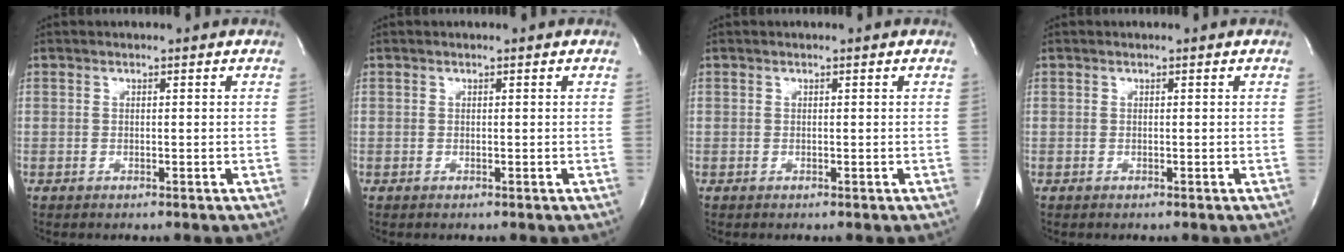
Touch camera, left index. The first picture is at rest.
{"total": 0.0}
{"total": 0.0}
{"total": 0.0}